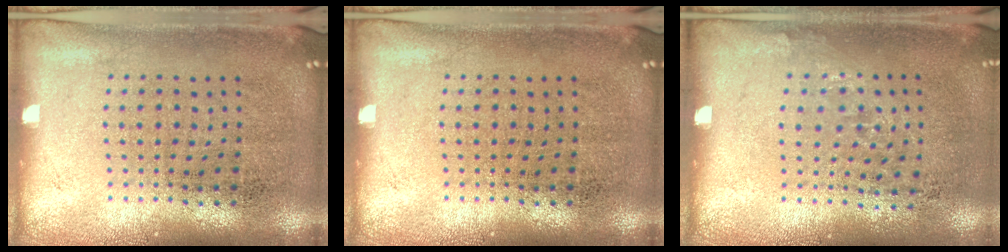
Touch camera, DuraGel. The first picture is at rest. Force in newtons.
{"total": 0.0}
{"total": 0.8, "press": 0.6, "slide": 0.5}